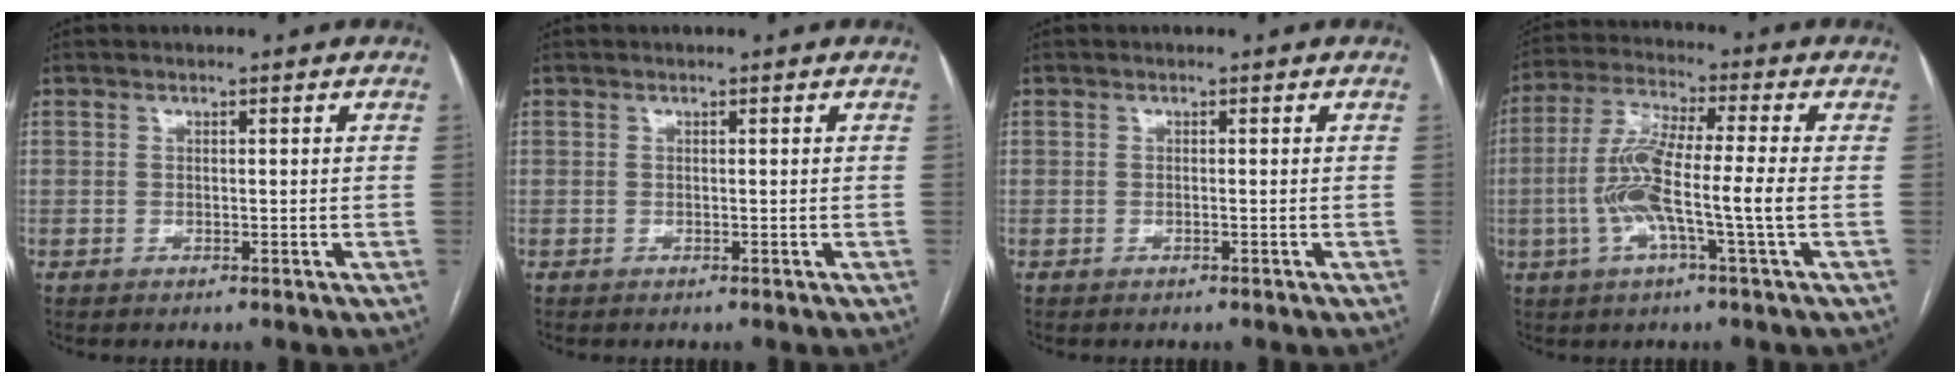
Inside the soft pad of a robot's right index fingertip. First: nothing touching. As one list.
[{"total": 0.0}, {"total": 0.0}, {"total": 11.0, "force": [-1.9, 0.1, 10.9], "torque": [-0.220, 0.010, -0.043]}]